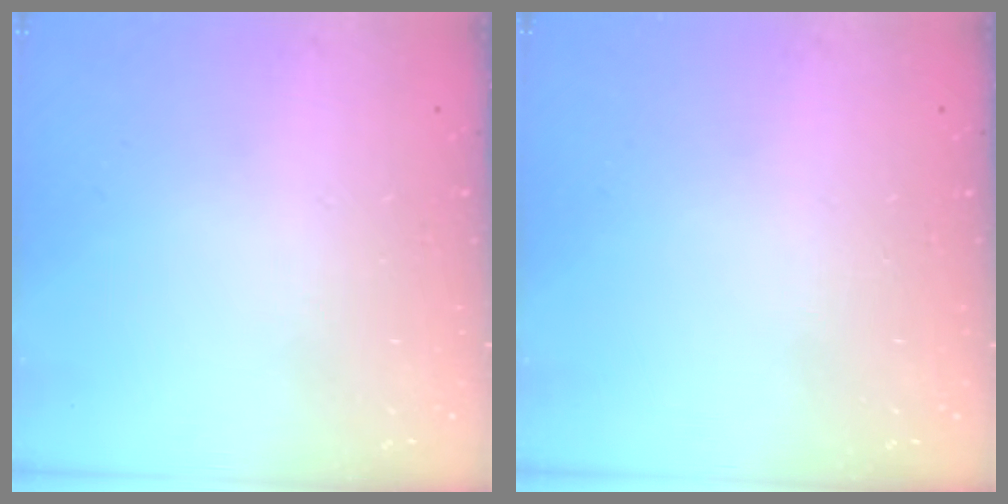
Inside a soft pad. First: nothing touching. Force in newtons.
{"total": 0.0}